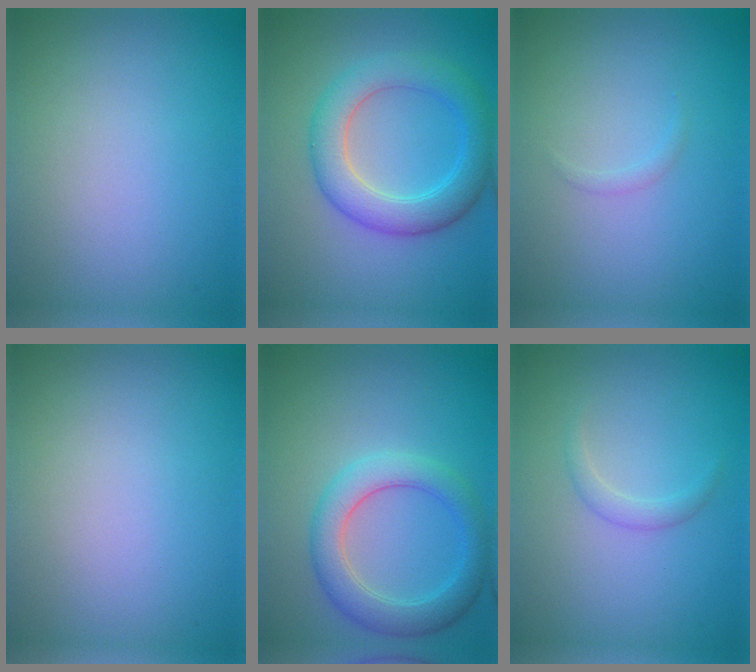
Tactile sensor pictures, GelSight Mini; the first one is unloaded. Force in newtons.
{"total": 5.3, "press": 5.3, "slide": 0.1}
{"total": 0.6, "press": 0.6, "slide": 0.1}
{"total": 0.0}
{"total": 4.2, "press": 4.2, "slide": 0.1}
{"total": 1.2, "press": 1.1, "slide": 0.1}